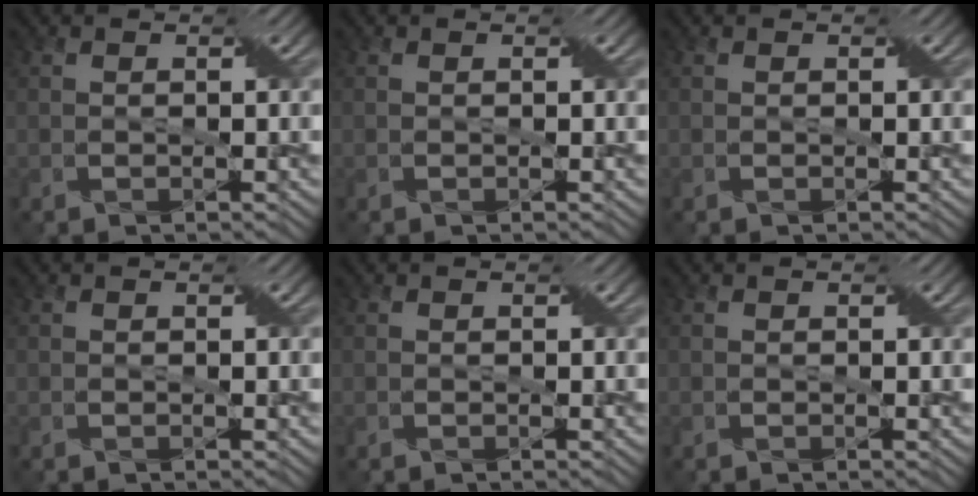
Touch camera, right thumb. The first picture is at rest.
{"total": 0.0}
{"total": 0.0}
{"total": 0.0}
{"total": 0.0}
{"total": 0.0}